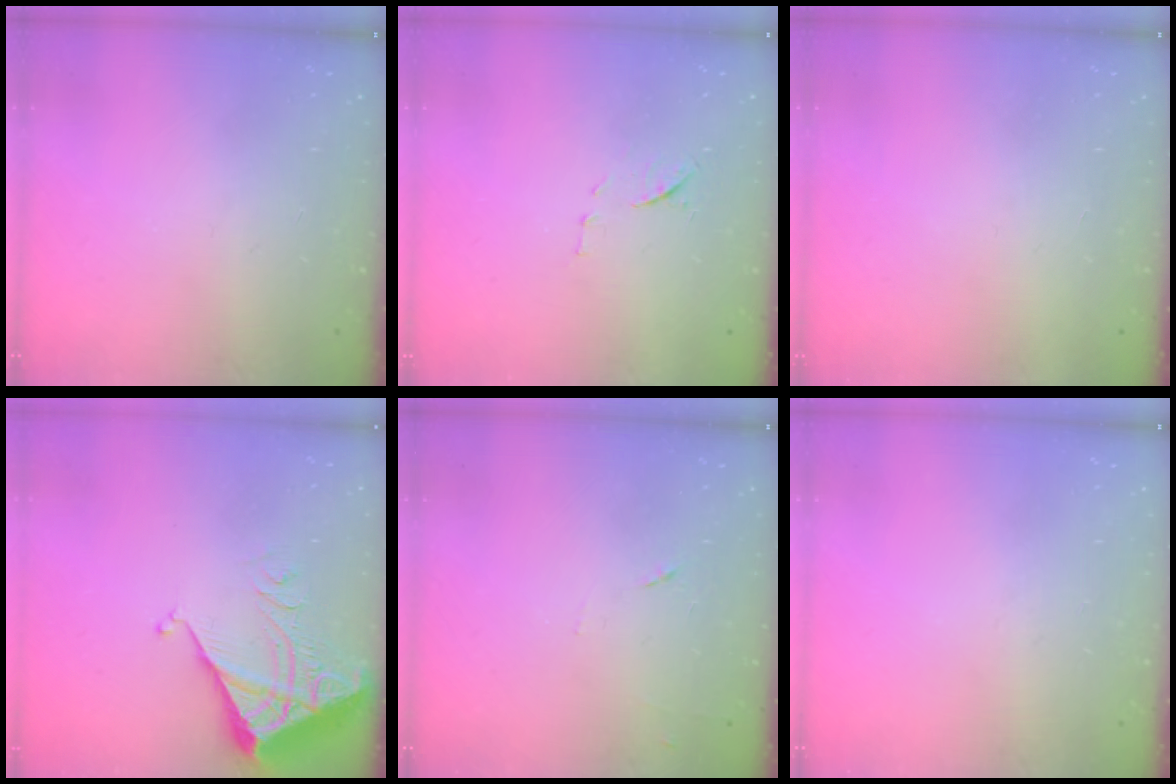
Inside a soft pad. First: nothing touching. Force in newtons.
{"total": 8.5, "press": 8.4, "slide": 1.0}
{"total": 1.6, "press": 1.6, "slide": 0.1}
{"total": 5.3, "press": 5.3, "slide": 0.7}
{"total": 4.3, "press": 4.3, "slide": 0.6}
{"total": 0.0}